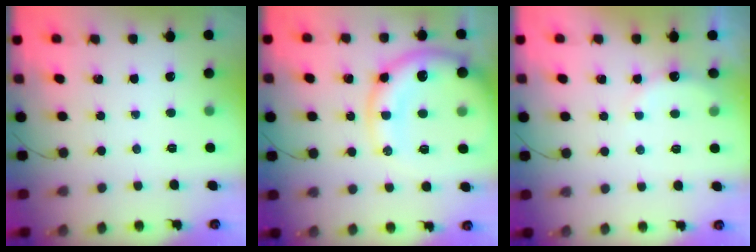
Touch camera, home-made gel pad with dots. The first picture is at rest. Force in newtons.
{"total": 15.9, "press": 15.5, "slide": 3.2}
{"total": 7.4, "press": 7.3, "slide": 1.4}